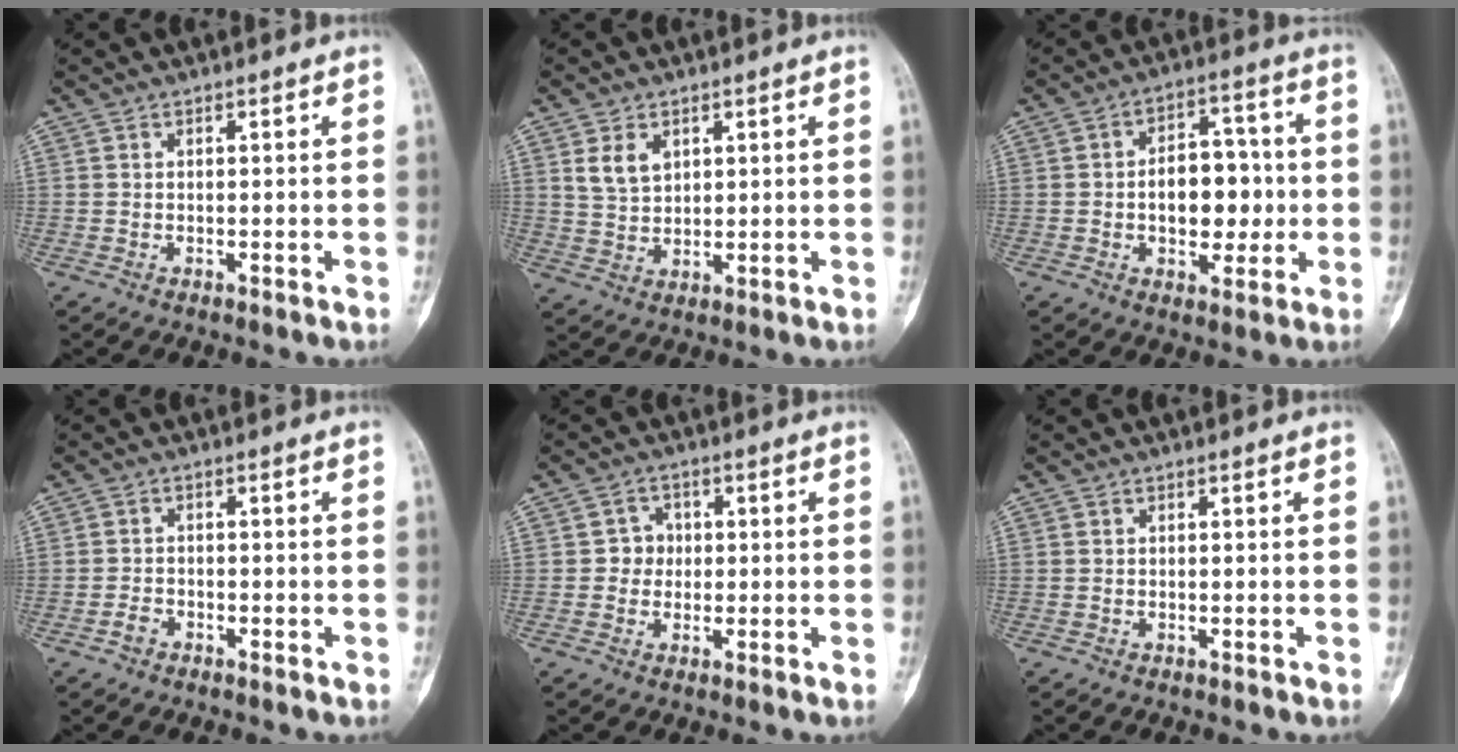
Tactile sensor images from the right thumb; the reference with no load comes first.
{"total": 5.1, "force": [2.3, 3.4, 3.0], "torque": [-0.043, -0.011, 0.049]}
{"total": 11.7, "force": [-0.7, 7.4, 9.1], "torque": [-0.095, 0.023, -0.010]}
{"total": 1.7, "force": [-1.1, 1.1, 0.6], "torque": [-0.011, 0.007, -0.023]}
{"total": 3.5, "force": [0.1, 3.4, 1.1], "torque": [0.011, 0.010, -0.006]}
{"total": 0.0}